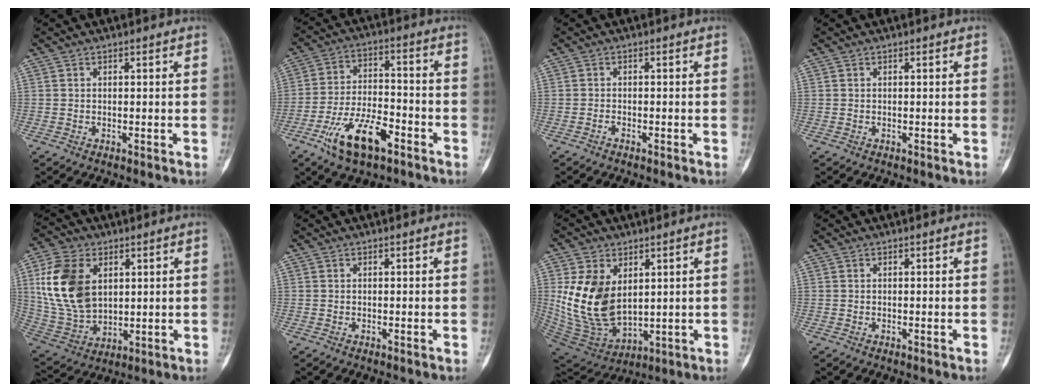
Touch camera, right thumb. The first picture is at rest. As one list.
[{"total": 13.1, "force": [-7.1, 5.6, 9.5], "torque": [-0.170, 0.034, -0.126]}, {"total": 0.7, "force": [-0.7, 0.1, 0.3], "torque": [-0.009, 0.003, -0.013]}, {"total": 0.0}, {"total": 16.3, "force": [4.2, 10.8, 11.5], "torque": [-0.215, -0.011, 0.092]}, {"total": 0.0}, {"total": 15.5, "force": [3.0, 10.2, 11.3], "torque": [-0.192, -0.023, 0.081]}, {"total": 0.0}]